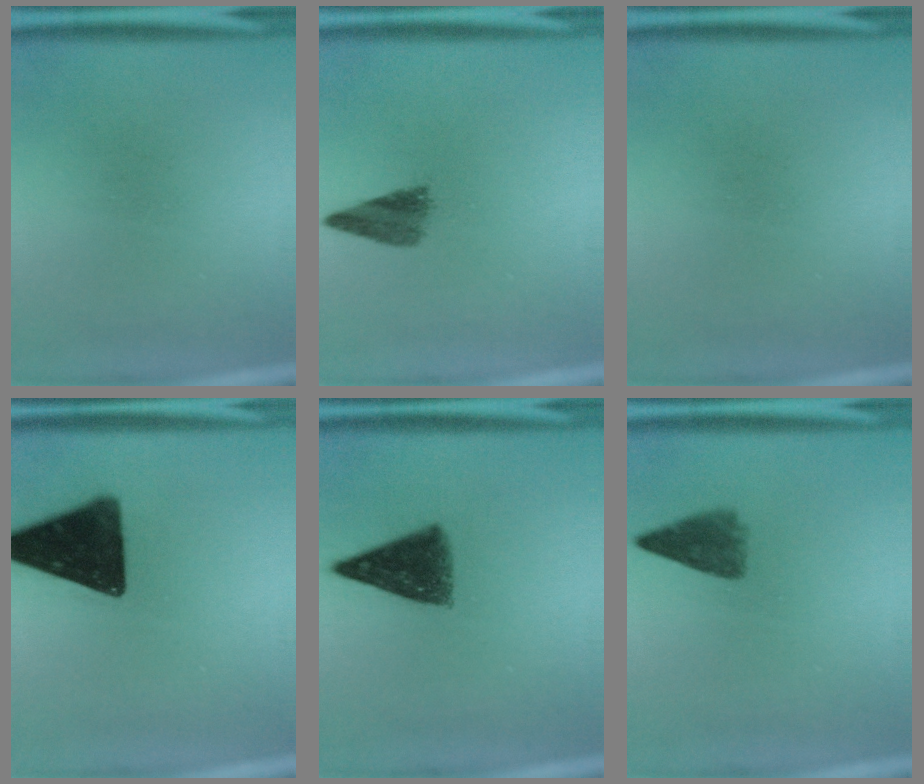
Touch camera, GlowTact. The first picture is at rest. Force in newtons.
{"total": 3.9}
{"total": 0.0}
{"total": 17.1}
{"total": 8.4}
{"total": 4.2}